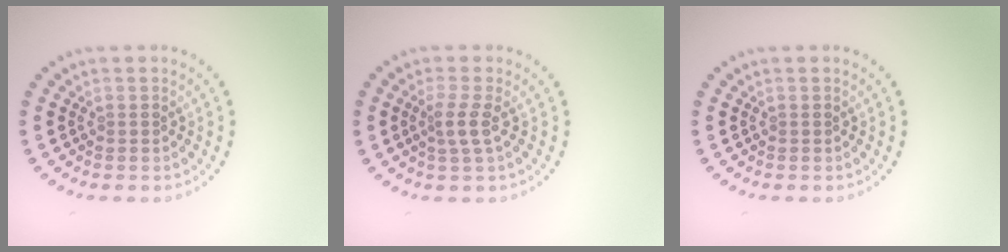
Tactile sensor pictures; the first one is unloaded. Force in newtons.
{"total": 1.9, "press": 1.4, "slide": 1.2}
{"total": 0.0}